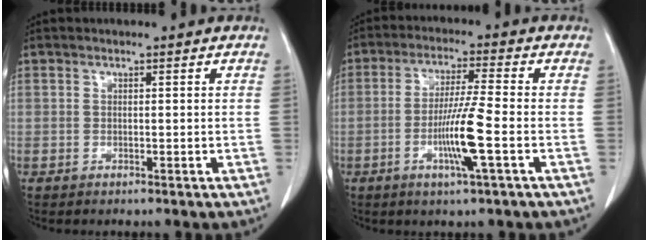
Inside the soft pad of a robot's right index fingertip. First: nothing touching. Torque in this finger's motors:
{"motor_torque": [1.39, 0.15, 0.69, 0.15]}